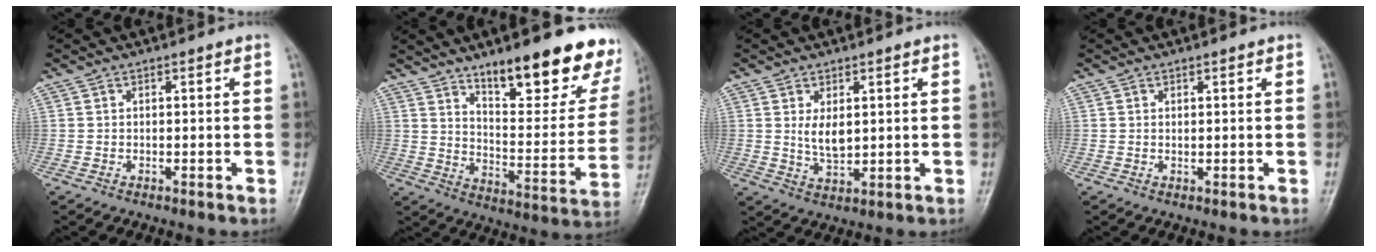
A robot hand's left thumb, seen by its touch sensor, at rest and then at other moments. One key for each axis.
{"total": 22.2, "fx": 15.1, "fy": 7.2, "fz": 14.7, "tx": -0.145, "ty": -0.089, "tz": 0.221}
{"total": 4.5, "fx": 1.3, "fy": 2.4, "fz": 3.6, "tx": -0.056, "ty": -0.016, "tz": 0.030}
{"total": 0.7, "fx": 0.5, "fy": 0.3, "fz": 0.4, "tx": -0.006, "ty": -0.003, "tz": 0.006}